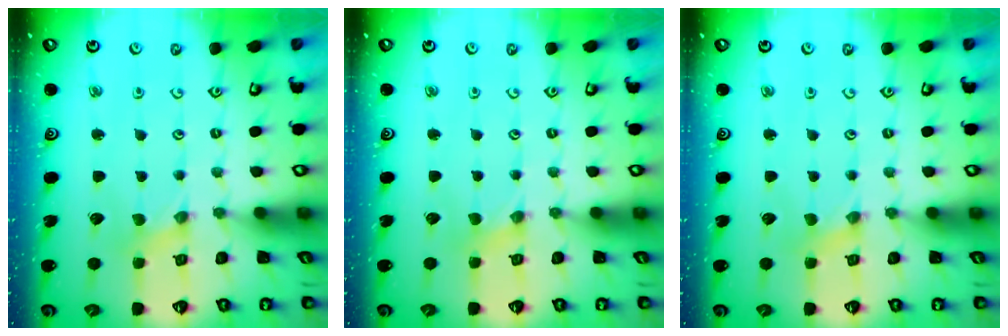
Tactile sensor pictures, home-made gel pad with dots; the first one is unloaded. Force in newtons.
{"total": 2.1, "press": 2.0, "slide": 0.4}
{"total": 0.7, "press": 0.7, "slide": 0.1}